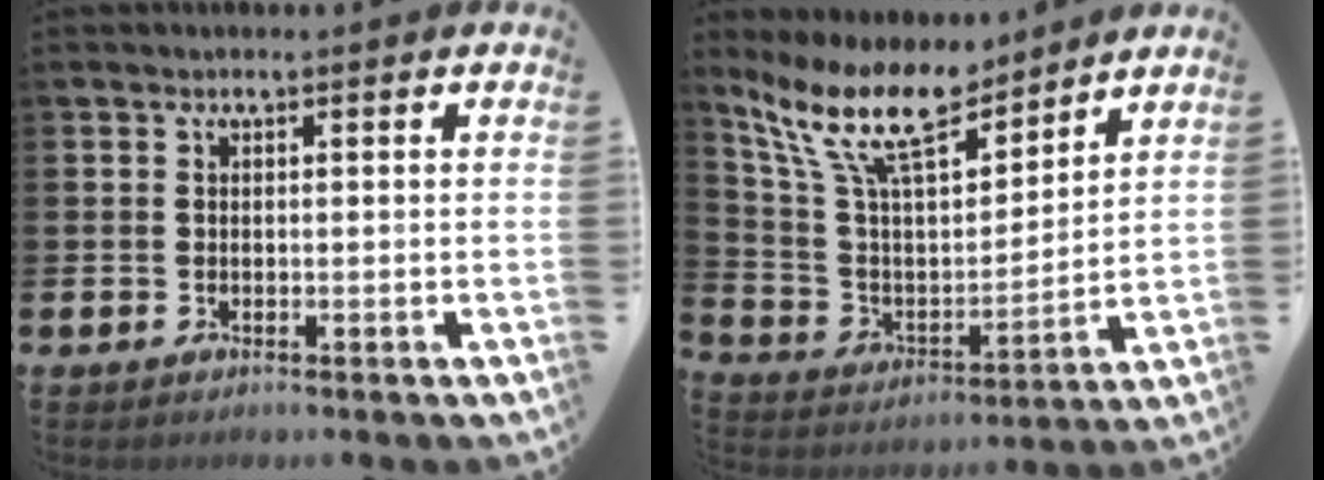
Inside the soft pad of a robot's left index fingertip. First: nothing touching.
{"total": 12.5, "force": [10.2, 3.6, 6.2], "torque": [-0.161, -0.047, 0.185]}